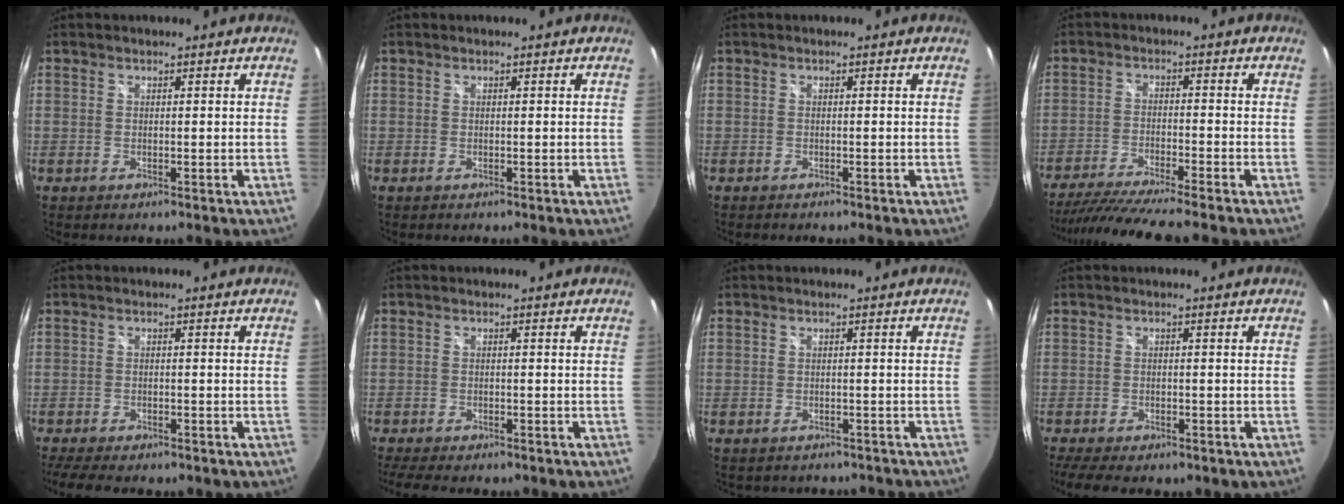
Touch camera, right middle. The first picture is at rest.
{"total": 0.0}
{"total": 0.7, "force": [-0.7, 0.1, 0.2], "torque": [-0.004, -0.002, -0.012]}
{"total": 12.4, "force": [-10.9, -0.4, 5.9], "torque": [-0.129, -0.024, -0.184]}
{"total": 8.6, "force": [-6.6, 3.1, 4.6], "torque": [-0.108, -0.030, -0.102]}
{"total": 7.8, "force": [-6.1, 2.5, 4.0], "torque": [-0.094, -0.028, -0.095]}
{"total": 4.5, "force": [-3.8, 2.1, 1.2], "torque": [-0.022, -0.013, -0.042]}
{"total": 9.3, "force": [-6.7, 3.9, 5.3], "torque": [-0.124, -0.032, -0.100]}